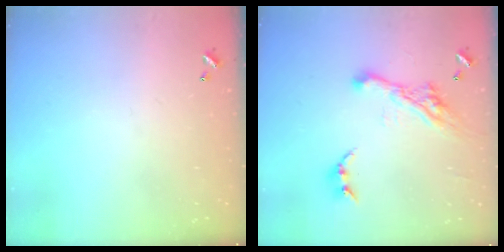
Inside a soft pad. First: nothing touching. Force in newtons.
{"total": 11.2, "press": 11.1, "slide": 1.5}